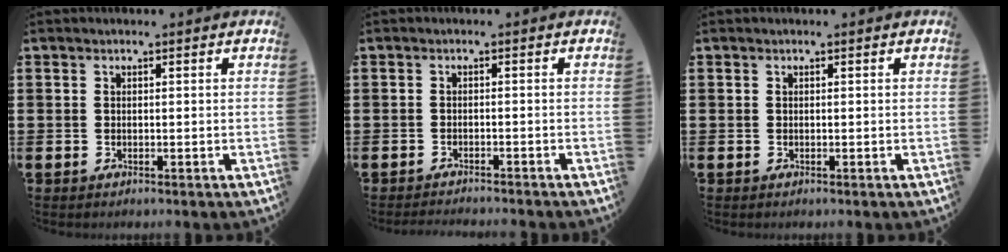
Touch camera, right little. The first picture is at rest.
{"total": 1.2, "force": [-1.1, -0.1, 0.0], "torque": [-0.001, 0.001, -0.023]}
{"total": 0.0}